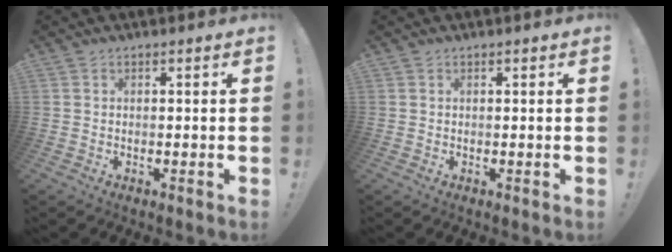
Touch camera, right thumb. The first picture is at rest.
{"total": 0.0}